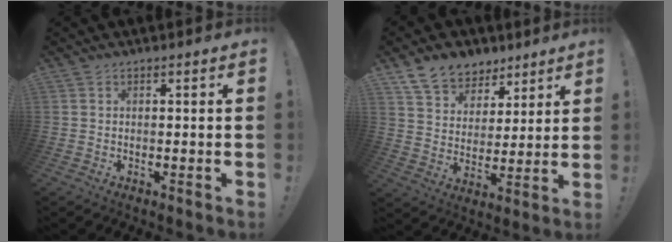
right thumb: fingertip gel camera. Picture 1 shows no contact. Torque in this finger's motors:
{"motor_torque": [1.28, 1.44, 0.30, 0.10, 0.00]}